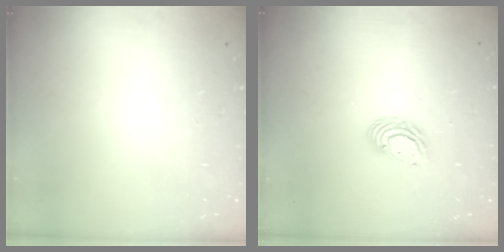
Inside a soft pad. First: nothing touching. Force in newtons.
{"total": 6.7, "press": 6.7, "slide": 0.6}